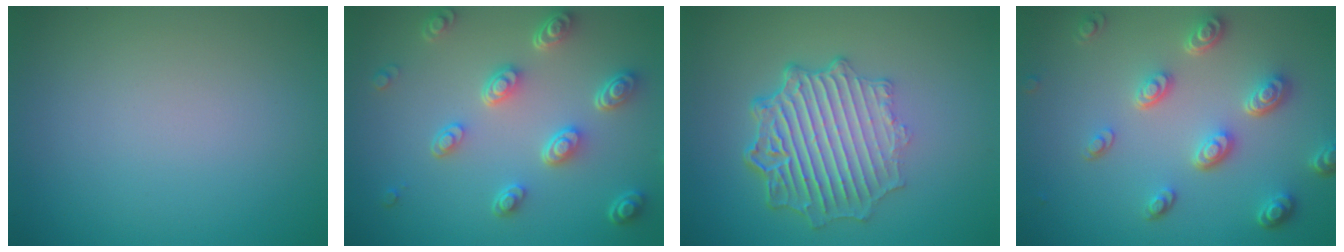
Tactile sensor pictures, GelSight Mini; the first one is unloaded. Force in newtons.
{"total": 4.8, "press": 3.5, "slide": 3.2}
{"total": 7.2, "press": 5.2, "slide": 4.9}
{"total": 4.7, "press": 3.6, "slide": 3.1}